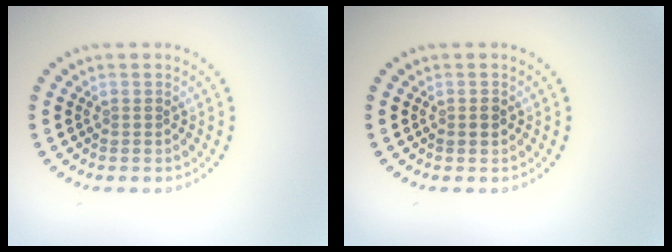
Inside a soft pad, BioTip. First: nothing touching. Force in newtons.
{"total": 1.2, "press": 1.2, "slide": 0.1}